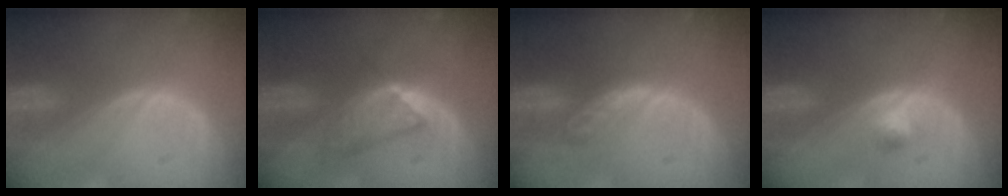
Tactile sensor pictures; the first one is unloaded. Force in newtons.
{"total": 5.9, "press": 5.4, "slide": 2.3}
{"total": 4.5, "press": 4.5, "slide": 0.3}
{"total": 2.2, "press": 2.0, "slide": 1.0}